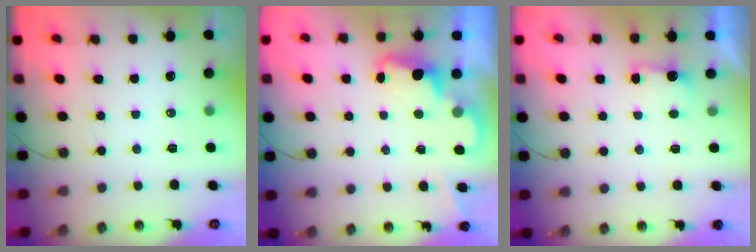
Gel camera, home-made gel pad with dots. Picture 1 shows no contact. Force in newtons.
{"total": 2.3, "press": 2.2, "slide": 0.5}
{"total": 2.3, "press": 2.2, "slide": 0.8}